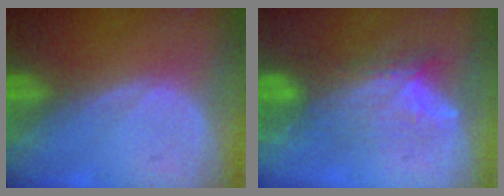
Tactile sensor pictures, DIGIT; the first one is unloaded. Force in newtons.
{"total": 7.0, "press": 6.4, "slide": 2.8}